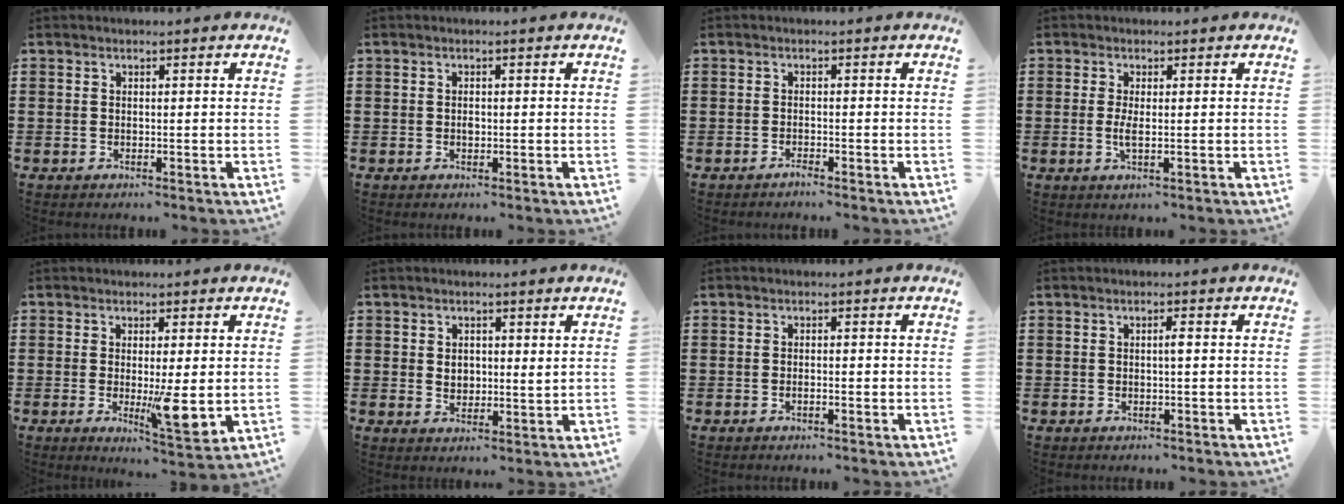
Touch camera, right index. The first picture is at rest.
{"total": 0.8, "force": [-0.1, 0.4, 0.7], "torque": [-0.016, -0.002, -0.002]}
{"total": 1.0, "force": [-0.9, 0.0, 0.3], "torque": [-0.009, -0.002, -0.018]}
{"total": 2.3, "force": [-0.3, 0.2, 2.3], "torque": [-0.043, -0.005, -0.006]}
{"total": 5.9, "force": [-0.8, 1.0, 5.7], "torque": [-0.098, -0.017, -0.014]}
{"total": 2.4, "force": [0.6, 1.6, 1.7], "torque": [-0.030, 0.005, 0.009]}
{"total": 0.9, "force": [-0.5, 0.1, 0.8], "torque": [-0.015, -0.003, -0.008]}
{"total": 1.1, "force": [-0.1, 0.1, 1.1], "torque": [-0.020, 0.000, -0.003]}